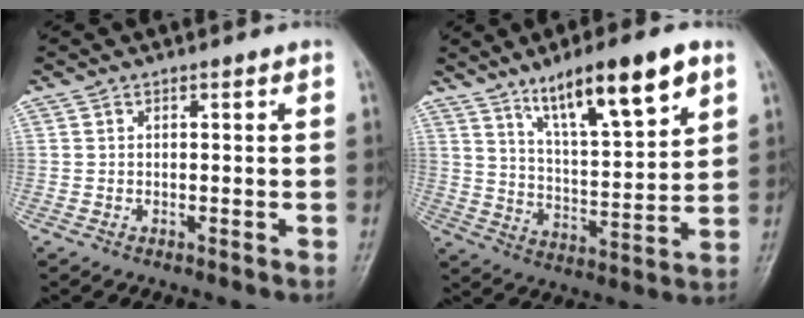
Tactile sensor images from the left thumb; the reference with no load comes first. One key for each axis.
{"total": 15.7, "fx": 9.3, "fy": 3.8, "fz": 12.0, "tx": -0.178, "ty": -0.041, "tz": 0.161}